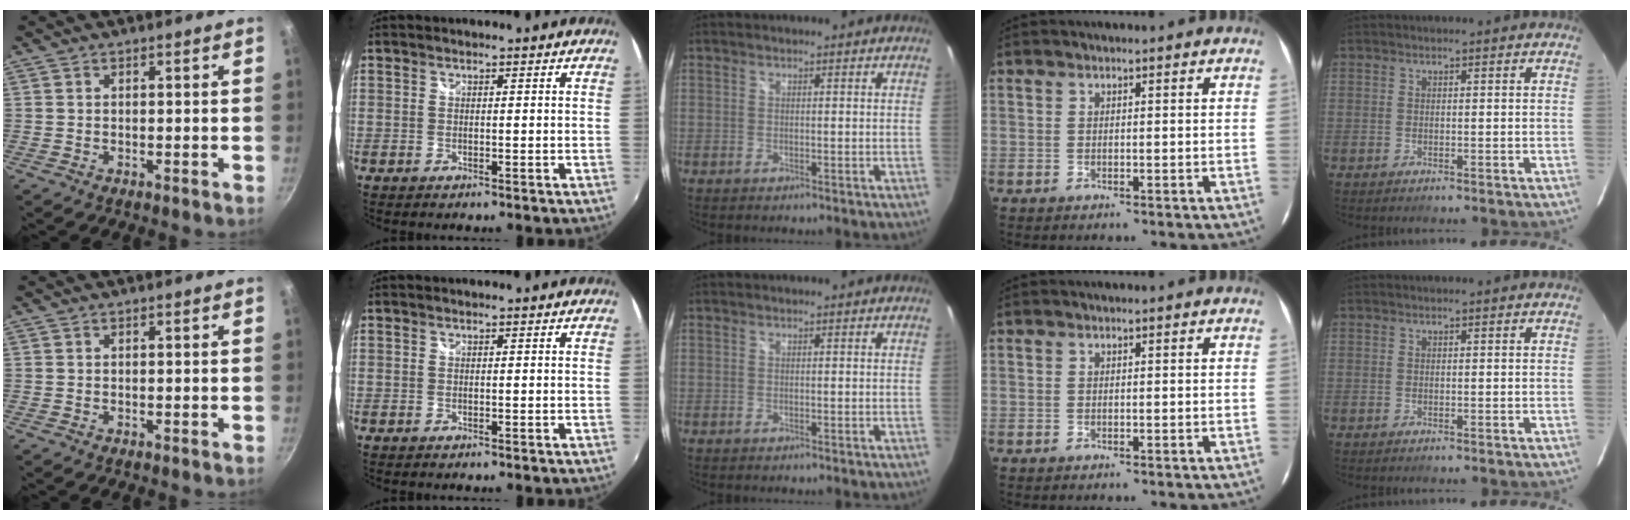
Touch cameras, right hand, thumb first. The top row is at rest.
{}